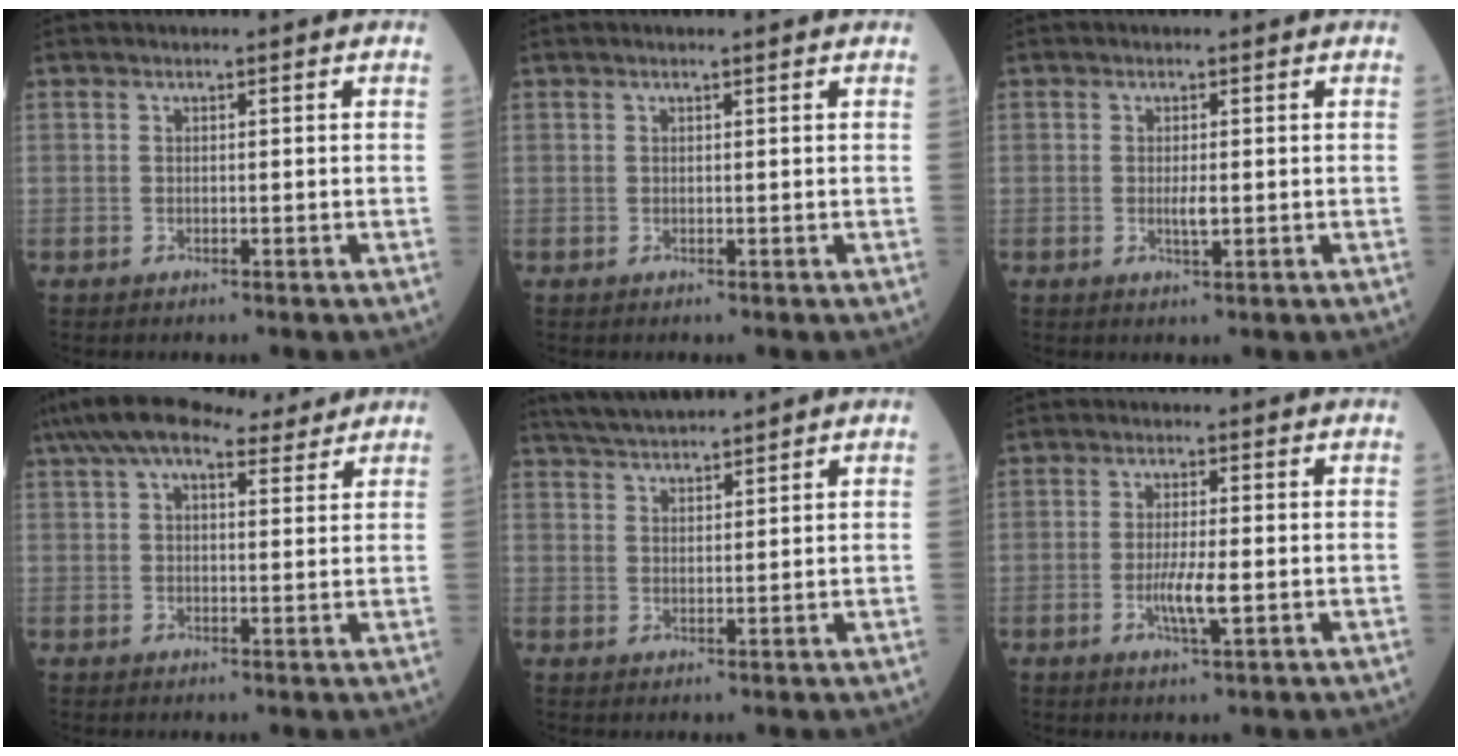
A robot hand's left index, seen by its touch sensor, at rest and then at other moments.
{"total": 1.3, "force": [1.1, 0.0, 0.8], "torque": [-0.014, 0.014, 0.017]}
{"total": 1.7, "force": [-0.1, 0.4, 1.7], "torque": [-0.035, -0.002, 0.001]}
{"total": 11.4, "force": [9.0, 3.5, 6.0], "torque": [-0.110, 0.053, 0.140]}
{"total": 6.9, "force": [6.4, 0.3, 2.5], "torque": [-0.051, 0.029, 0.117]}
{"total": 4.2, "force": [-1.0, 0.5, 4.1], "torque": [-0.082, -0.006, -0.017]}